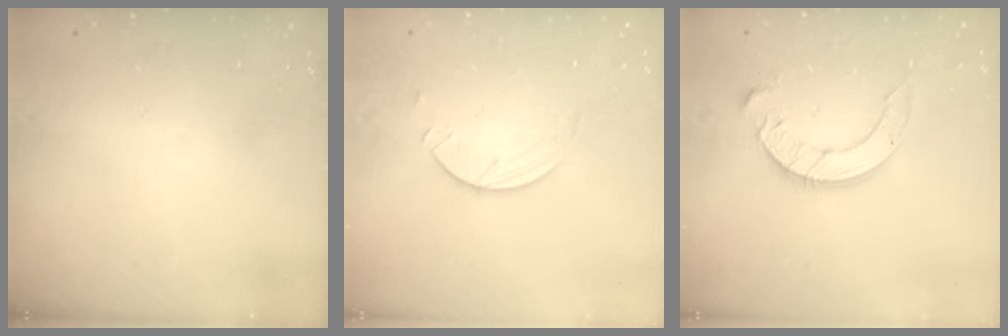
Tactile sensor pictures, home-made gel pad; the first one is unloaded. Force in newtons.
{"total": 2.5, "press": 2.4, "slide": 0.2}
{"total": 10.2, "press": 10.2, "slide": 1.0}